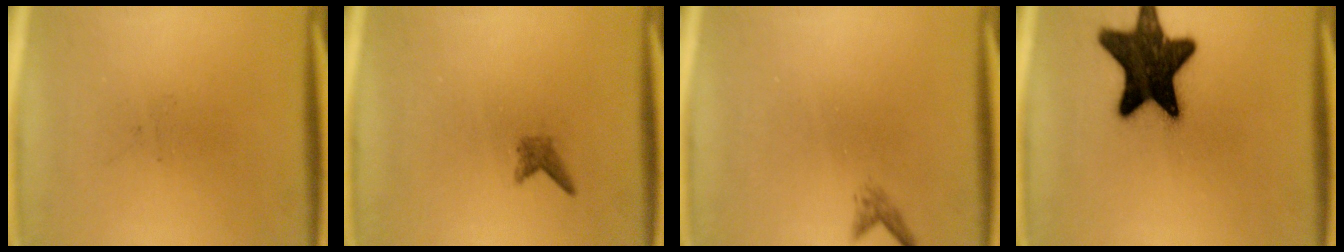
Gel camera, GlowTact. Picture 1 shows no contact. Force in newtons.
{"total": 1.2}
{"total": 1.0}
{"total": 17.9}